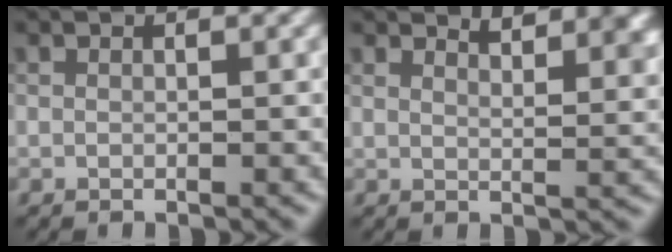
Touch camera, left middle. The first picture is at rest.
{"total": 5.6, "force": [4.6, 1.8, 2.7], "torque": [-0.017, 0.018, 0.049]}